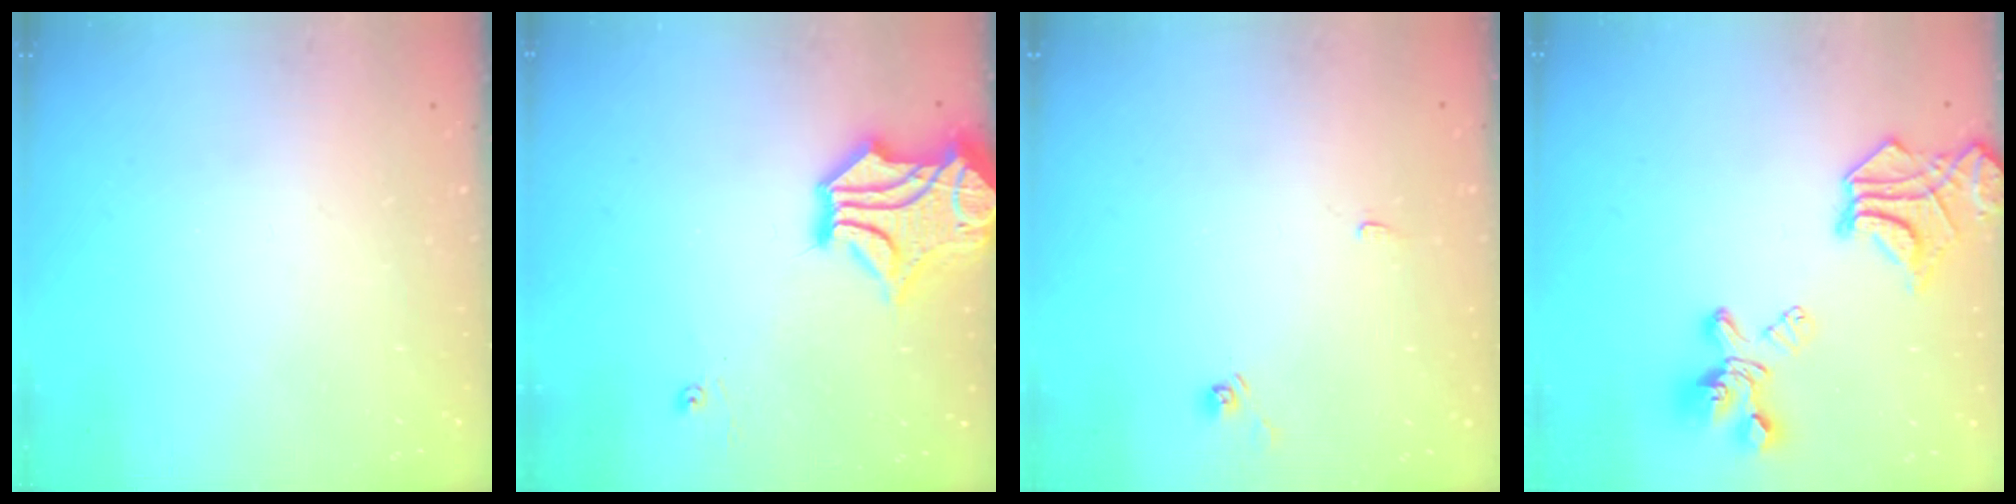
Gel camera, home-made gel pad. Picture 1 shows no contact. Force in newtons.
{"total": 6.6, "press": 6.2, "slide": 2.3}
{"total": 2.8, "press": 2.7, "slide": 0.4}
{"total": 12.9, "press": 12.7, "slide": 2.6}